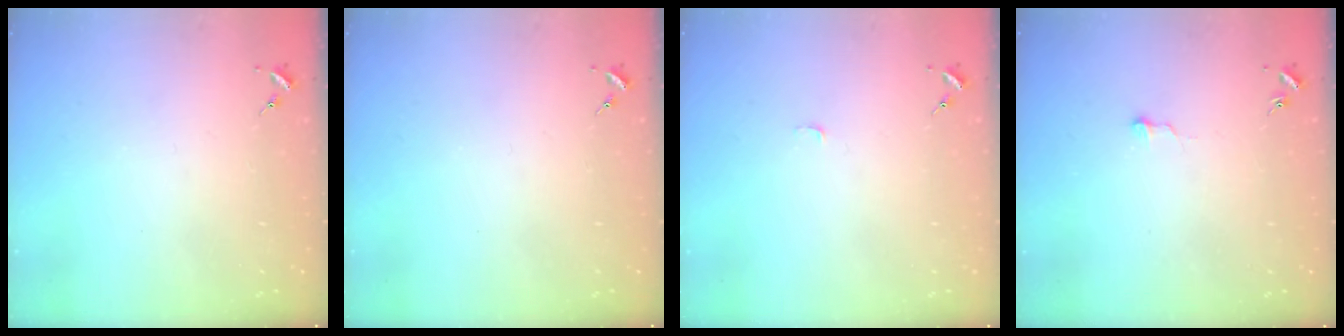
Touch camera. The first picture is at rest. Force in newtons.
{"total": 0.0}
{"total": 2.7, "press": 2.7, "slide": 0.3}
{"total": 3.5, "press": 3.5, "slide": 0.3}